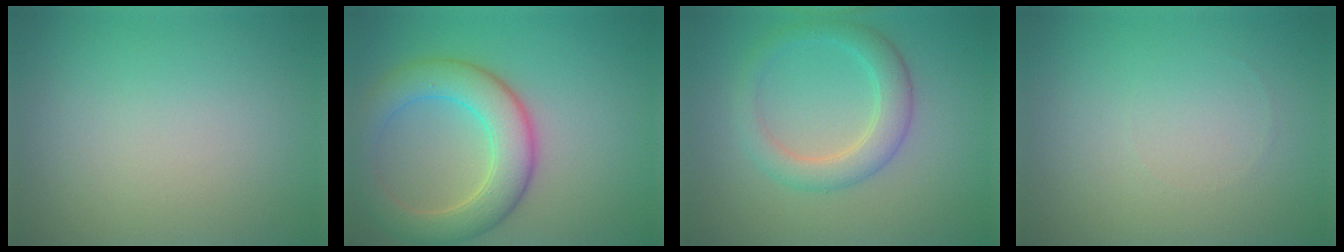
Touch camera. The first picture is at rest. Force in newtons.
{"total": 6.5, "press": 6.5, "slide": 0.2}
{"total": 3.6, "press": 3.6, "slide": 0.2}
{"total": 0.0}